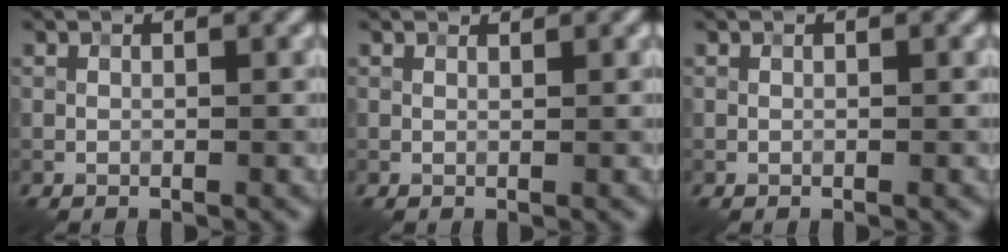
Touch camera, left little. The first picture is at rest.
{"total": 0.8, "force": [0.7, 0.2, 0.1], "torque": [-0.005, -0.001, 0.009]}
{"total": 0.0}